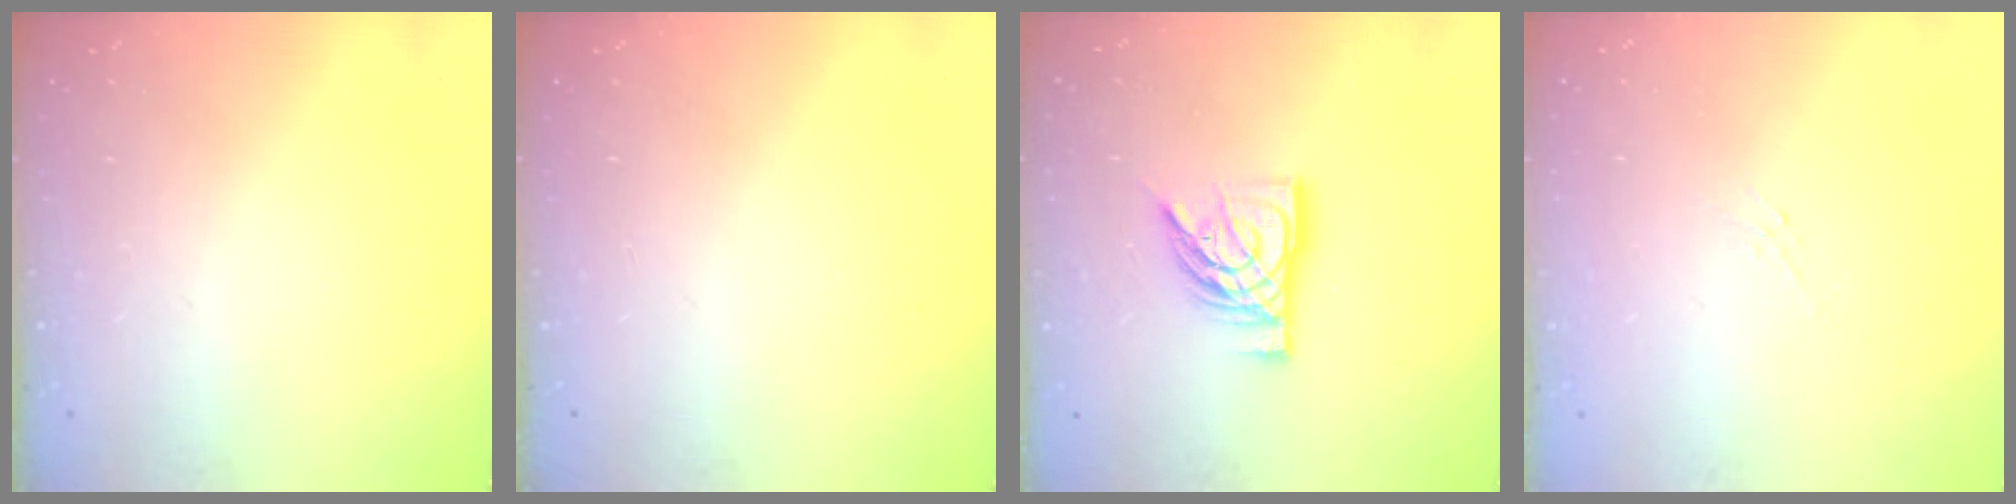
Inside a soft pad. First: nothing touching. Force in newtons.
{"total": 0.0}
{"total": 12.8, "press": 12.7, "slide": 1.5}
{"total": 2.1, "press": 2.0, "slide": 0.6}